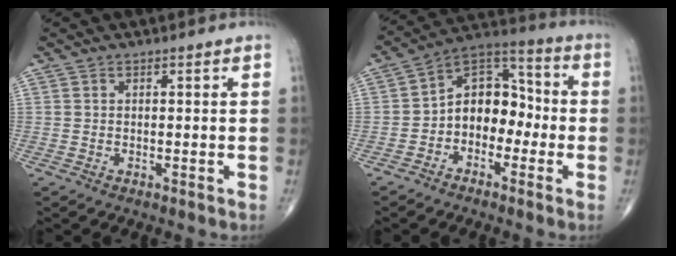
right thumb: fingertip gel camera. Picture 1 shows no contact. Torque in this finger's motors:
{"motor_torque": [-0.01, 0.27, 0.15, -0.02, 0.17]}